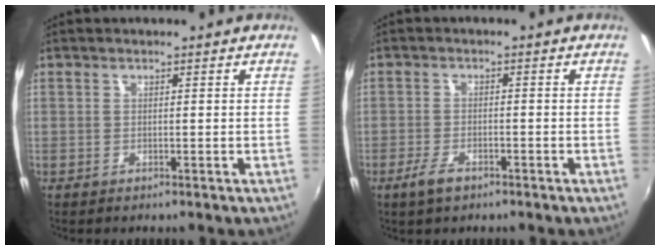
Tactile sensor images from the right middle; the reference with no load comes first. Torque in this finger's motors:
{"motor_torque": [0.60, -0.55, 0.15, 0.03]}